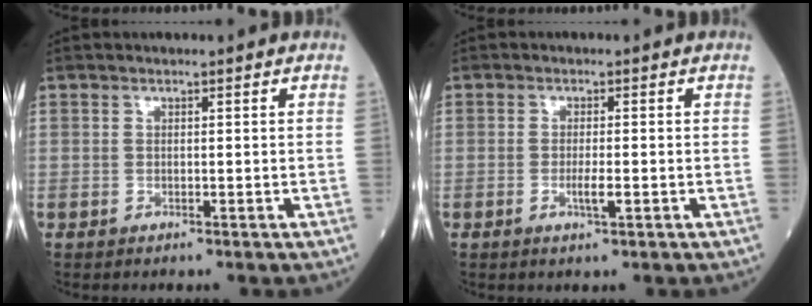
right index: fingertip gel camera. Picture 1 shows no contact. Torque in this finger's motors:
{"motor_torque": [0.37, -0.28, 0.23, 0.06]}